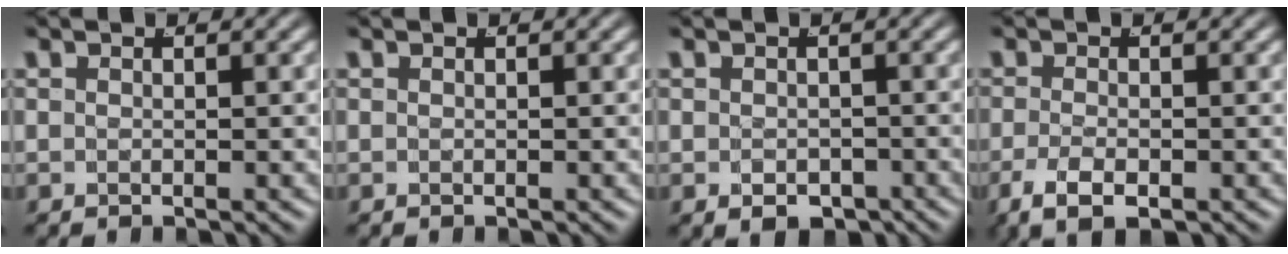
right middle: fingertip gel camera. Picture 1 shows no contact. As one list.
[{"total": 0.0}, {"total": 2.8, "force": [-2.3, 1.2, 1.1], "torque": [-0.013, -0.019, -0.026]}, {"total": 3.6, "force": [-2.1, 1.4, 2.5], "torque": [-0.053, -0.016, -0.024]}]